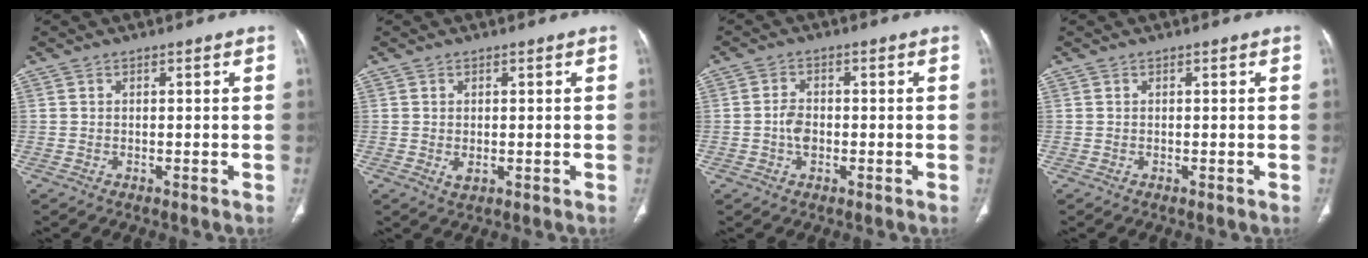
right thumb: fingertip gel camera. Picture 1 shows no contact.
{"total": 1.9, "force": [-0.3, 1.1, 1.5], "torque": [-0.027, -0.005, 0.000]}
{"total": 3.4, "force": [-0.7, 2.3, 2.4], "torque": [-0.043, 0.008, -0.017]}
{"total": 0.0}